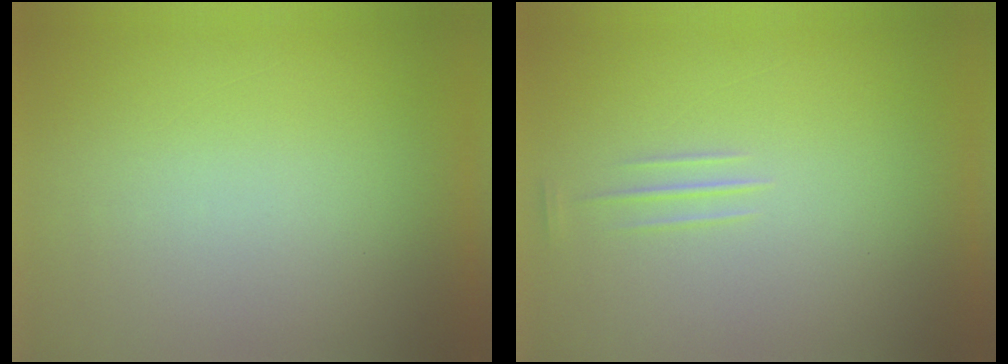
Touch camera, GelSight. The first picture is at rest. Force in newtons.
{"total": 1.3}